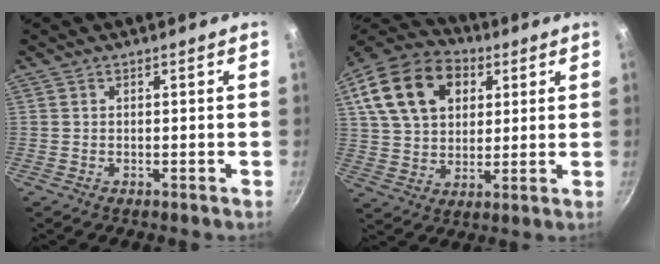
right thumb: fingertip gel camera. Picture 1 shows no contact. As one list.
[{"total": 19.9, "force": [6.9, 14.0, 12.3], "torque": [-0.205, 0.008, 0.116]}]